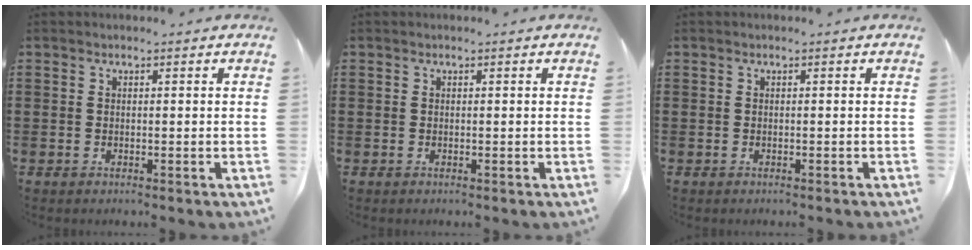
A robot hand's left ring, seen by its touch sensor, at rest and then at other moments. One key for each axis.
{"total": 0.0}
{"total": 0.0}